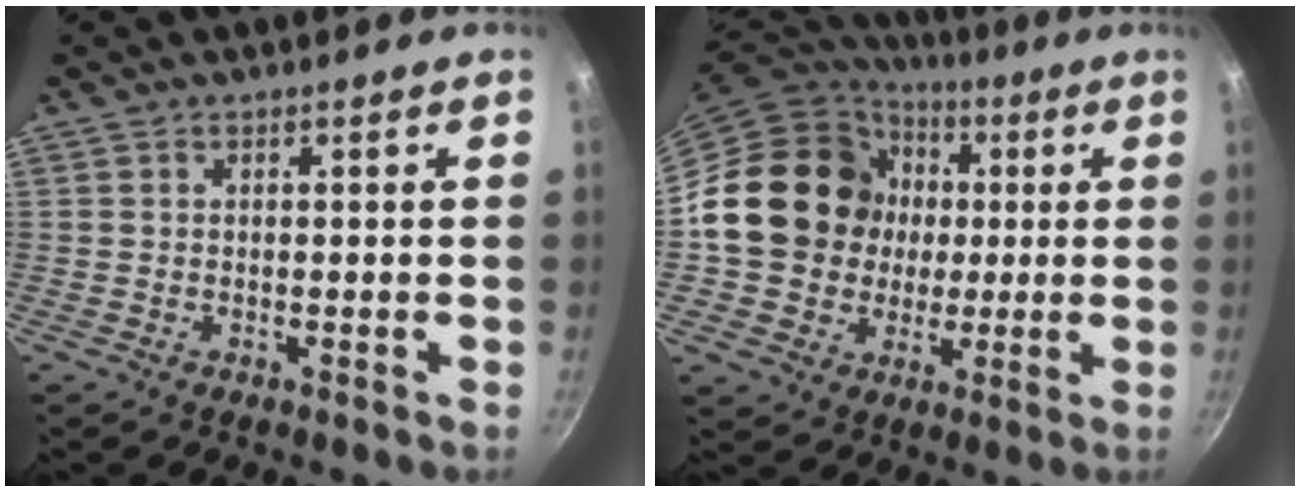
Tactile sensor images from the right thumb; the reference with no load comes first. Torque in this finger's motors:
{"motor_torque": [1.70, 3.31, 1.04, -0.82, 0.16]}